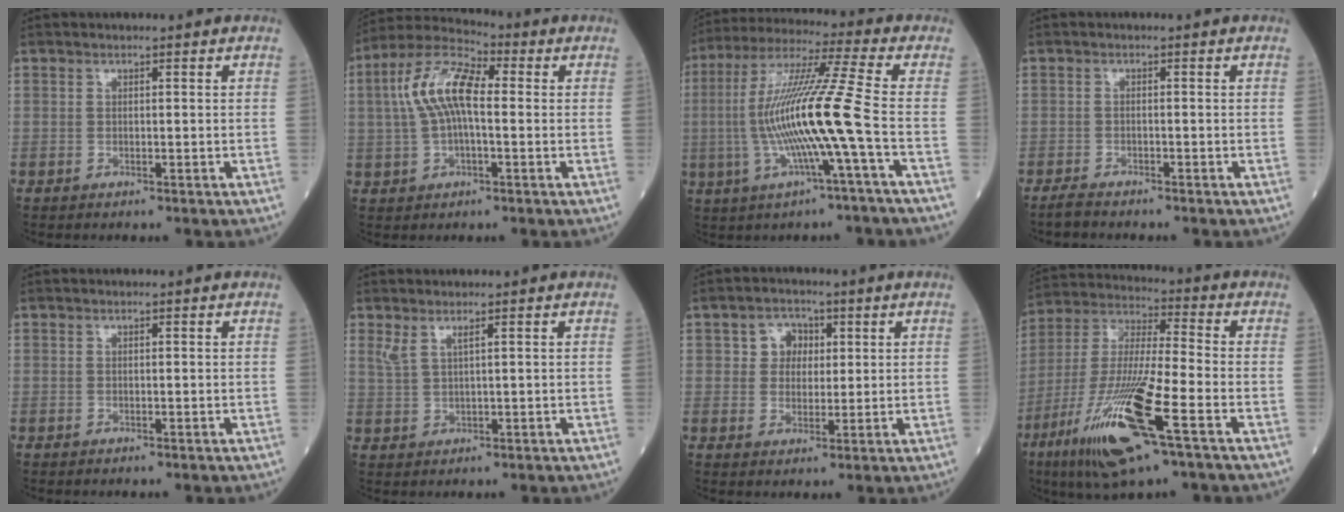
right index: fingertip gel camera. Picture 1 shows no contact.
{"total": 10.5, "force": [1.0, 3.9, 9.7], "torque": [-0.208, 0.032, 0.013]}
{"total": 15.2, "force": [-2.6, -1.6, 14.9], "torque": [-0.293, 0.006, -0.060]}
{"total": 2.1, "force": [-1.9, 0.2, 0.7], "torque": [-0.020, -0.006, -0.035]}
{"total": 0.0}
{"total": 2.1, "force": [1.4, 0.1, 1.5], "torque": [-0.044, 0.007, 0.037]}
{"total": 4.2, "force": [1.2, 3.6, 1.8], "torque": [-0.023, 0.010, 0.019]}
{"total": 18.7, "force": [-8.7, 1.7, 16.4], "torque": [-0.360, -0.038, -0.161]}